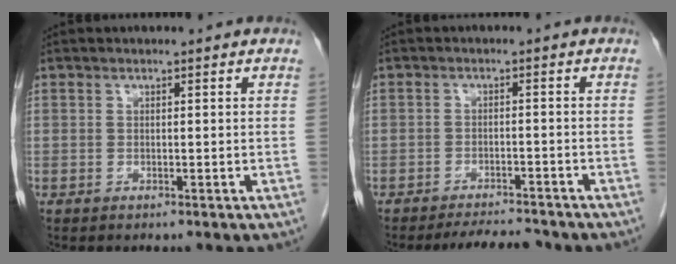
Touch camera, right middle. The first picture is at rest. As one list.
[{"total": 5.1, "force": [-4.8, 0.8, 1.2], "torque": [-0.019, -0.010, -0.074]}]